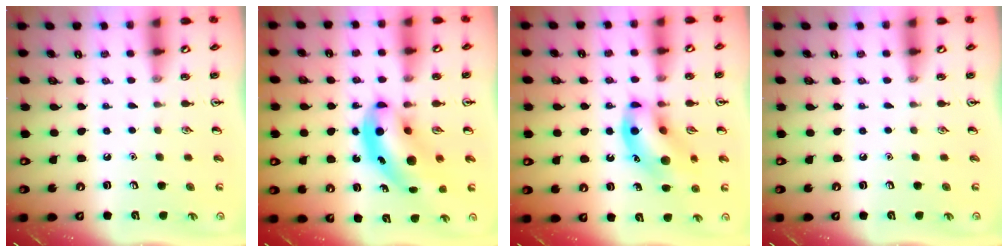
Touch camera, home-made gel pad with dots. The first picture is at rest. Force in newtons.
{"total": 9.2, "press": 8.8, "slide": 2.7}
{"total": 13.7, "press": 13.4, "slide": 2.7}
{"total": 0.0}